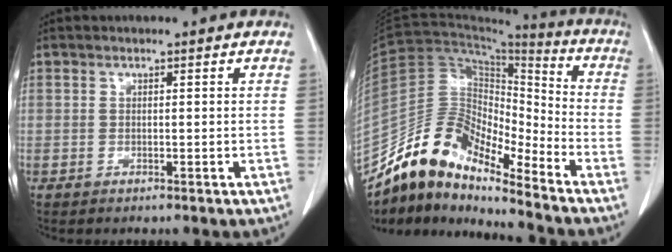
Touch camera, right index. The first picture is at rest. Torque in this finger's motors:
{"motor_torque": [0.00, -0.11, 0.31, -0.01]}